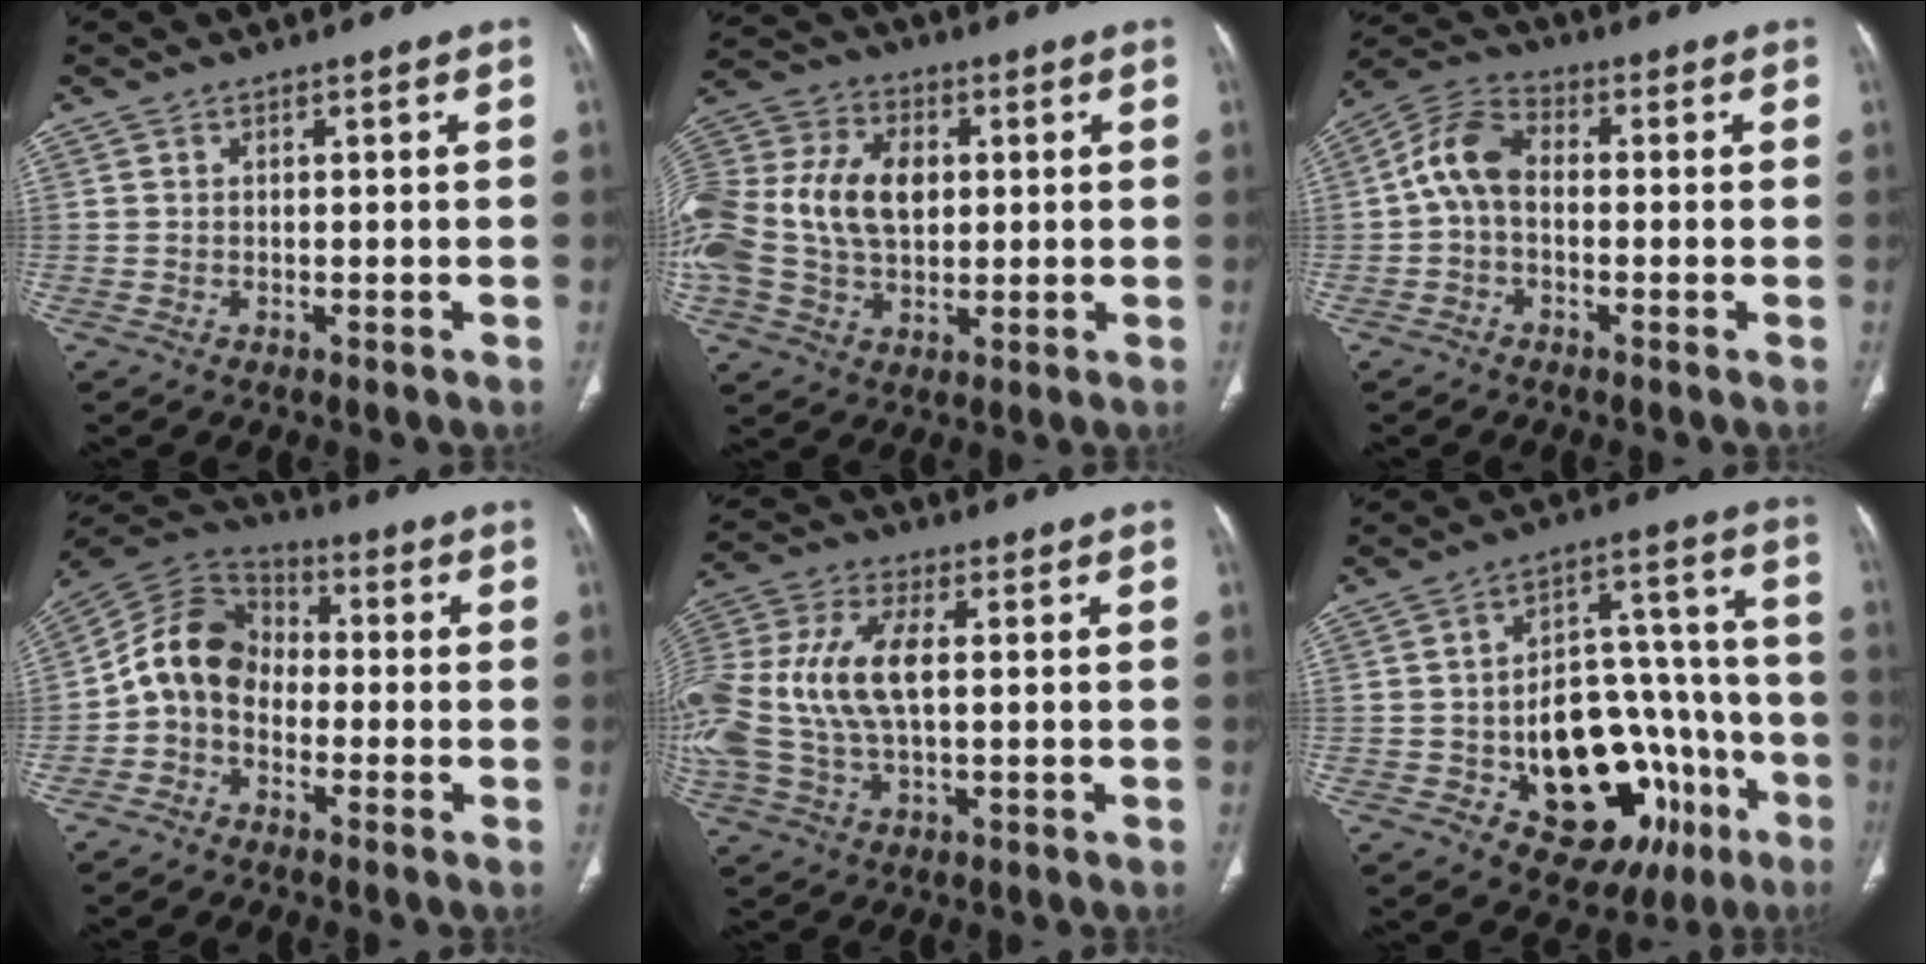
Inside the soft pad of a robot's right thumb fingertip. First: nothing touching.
{"total": 21.2, "force": [1.4, 14.4, 15.4], "torque": [-0.351, 0.022, 0.032]}
{"total": 7.9, "force": [-0.4, 5.2, 5.9], "torque": [-0.109, 0.024, -0.021]}
{"total": 10.5, "force": [-2.1, 8.1, 6.2], "torque": [-0.109, 0.047, -0.057]}
{"total": 17.6, "force": [0.9, 9.0, 15.0], "torque": [-0.357, 0.014, 0.016]}
{"total": 24.3, "force": [-8.7, 14.3, 17.5], "torque": [-0.195, 0.065, -0.104]}